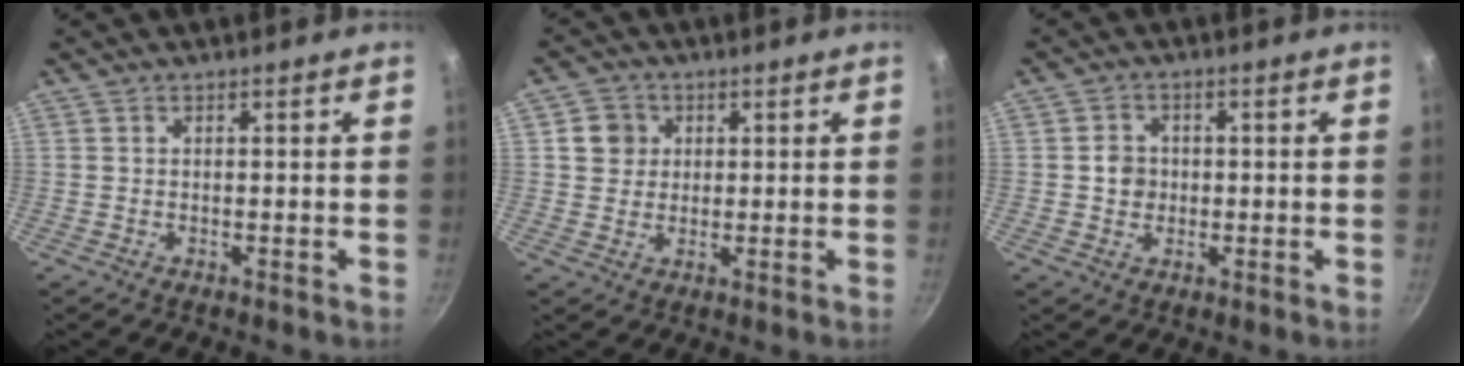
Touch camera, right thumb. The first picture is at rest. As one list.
[{"total": 4.9, "force": [1.2, 4.5, 1.3], "torque": [0.008, 0.005, 0.016]}, {"total": 3.9, "force": [-0.1, 3.6, 1.5], "torque": [-0.004, 0.007, -0.005]}]